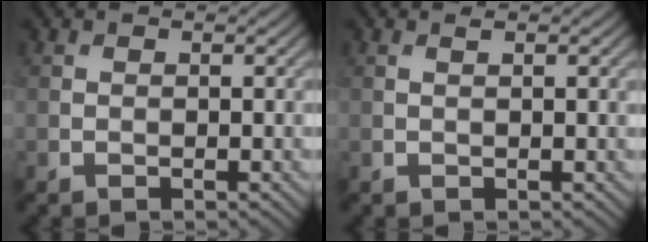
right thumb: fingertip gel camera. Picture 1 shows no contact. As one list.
[{"total": 1.1, "force": [0.5, 0.0, 1.0], "torque": [-0.018, 0.006, 0.008]}]